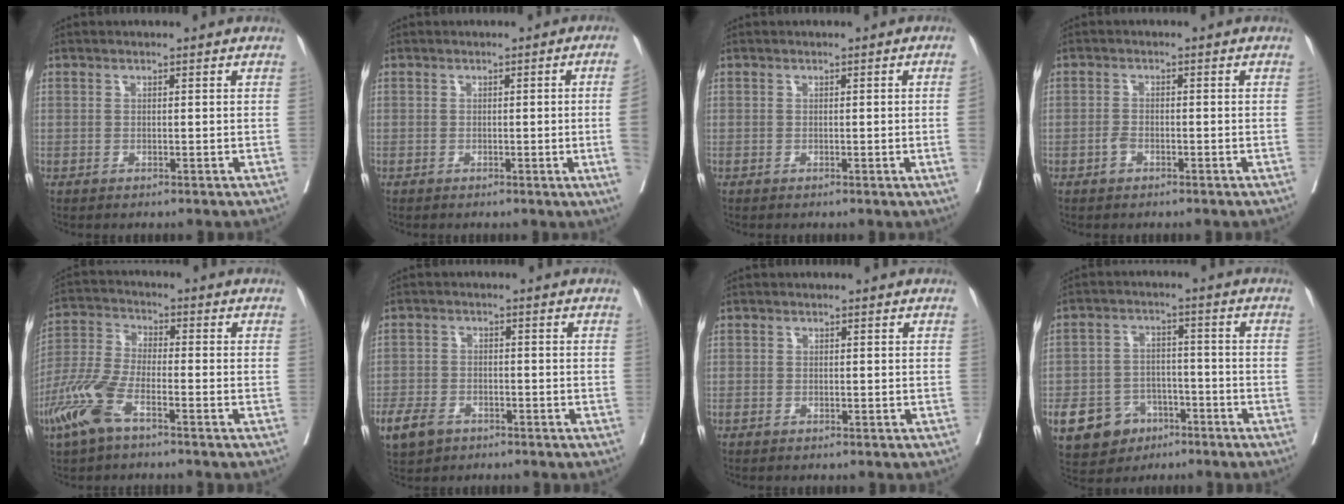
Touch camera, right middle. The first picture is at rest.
{"total": 5.9, "force": [-0.6, -2.1, 5.4], "torque": [-0.071, -0.015, -0.004]}
{"total": 2.5, "force": [-0.2, -0.9, 2.4], "torque": [-0.040, -0.005, 0.003]}
{"total": 1.5, "force": [-0.9, 0.8, 0.9], "torque": [-0.017, 0.003, -0.017]}
{"total": 8.7, "force": [-5.0, 2.5, 6.6], "torque": [-0.162, -0.011, -0.107]}
{"total": 7.0, "force": [-4.4, 4.5, 3.0], "torque": [-0.067, -0.004, -0.076]}
{"total": 0.0}
{"total": 10.2, "force": [-5.4, 7.8, 3.7], "torque": [-0.078, 0.009, -0.082]}